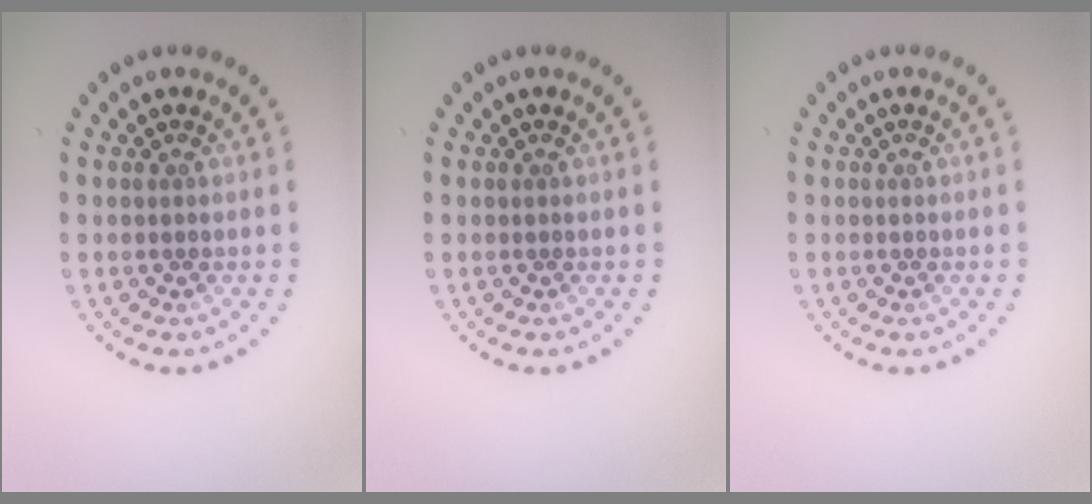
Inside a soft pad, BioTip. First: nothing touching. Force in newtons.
{"total": 0.0}
{"total": 0.0}